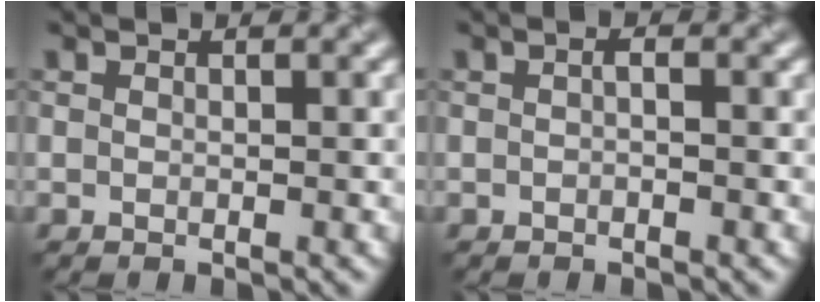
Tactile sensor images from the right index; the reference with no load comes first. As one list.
[{"total": 0.6, "force": [-0.2, 0.1, 0.6], "torque": [-0.012, 0.001, -0.004]}]